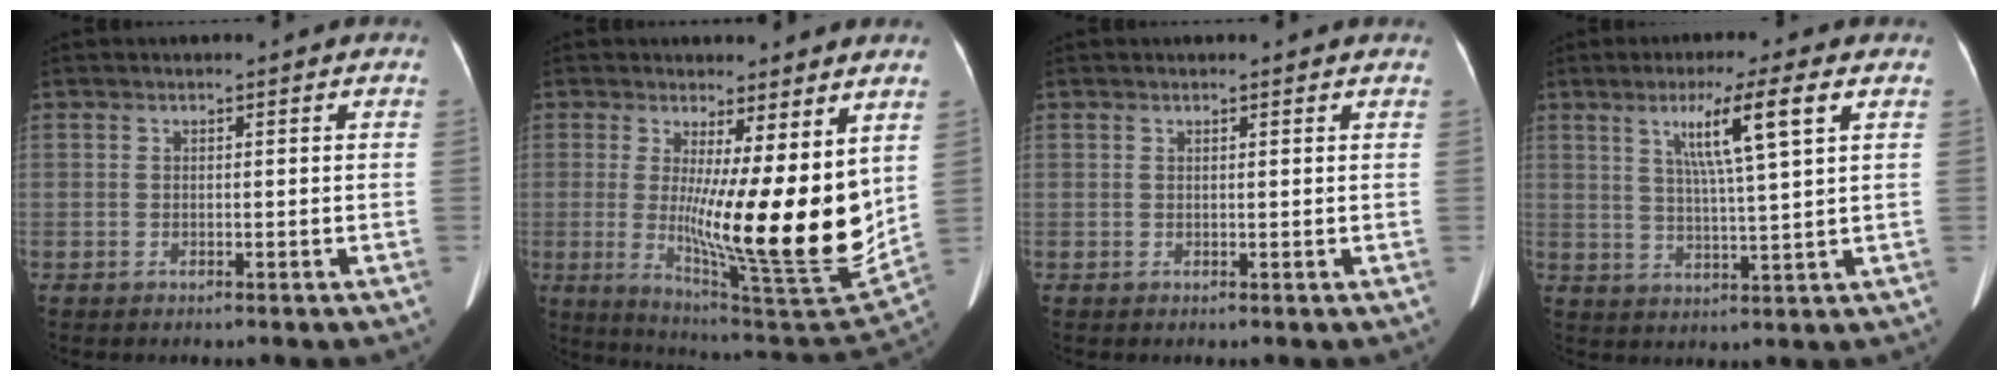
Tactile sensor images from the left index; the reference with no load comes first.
{"total": 16.3, "force": [1.7, 1.6, 16.2], "torque": [-0.250, -0.048, 0.036]}
{"total": 1.3, "force": [1.3, 0.1, 0.3], "torque": [-0.008, -0.001, 0.011]}
{"total": 8.5, "force": [3.6, -0.6, 7.6], "torque": [-0.137, 0.004, 0.065]}